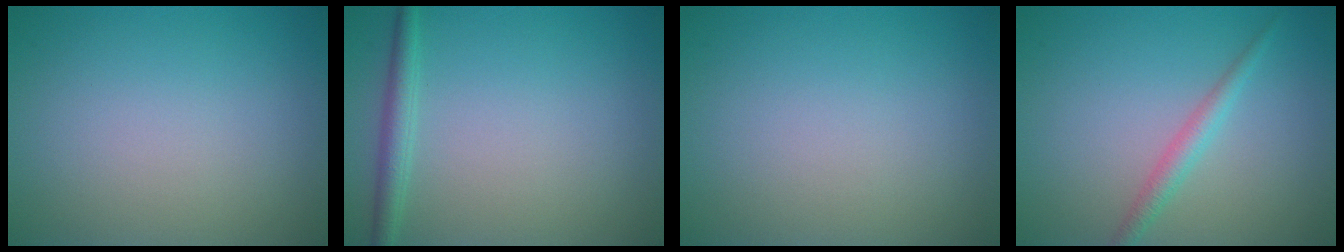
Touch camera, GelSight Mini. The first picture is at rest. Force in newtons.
{"total": 2.0, "press": 2.0, "slide": 0.1}
{"total": 0.0}
{"total": 1.8, "press": 1.8, "slide": 0.1}